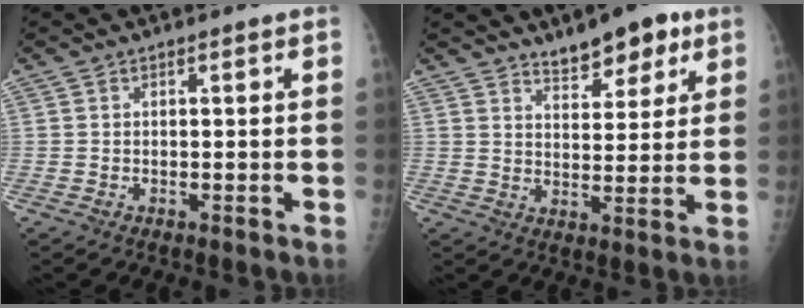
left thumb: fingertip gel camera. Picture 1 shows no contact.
{"total": 8.6, "force": [6.0, 3.6, 5.0], "torque": [-0.046, -0.031, 0.089]}